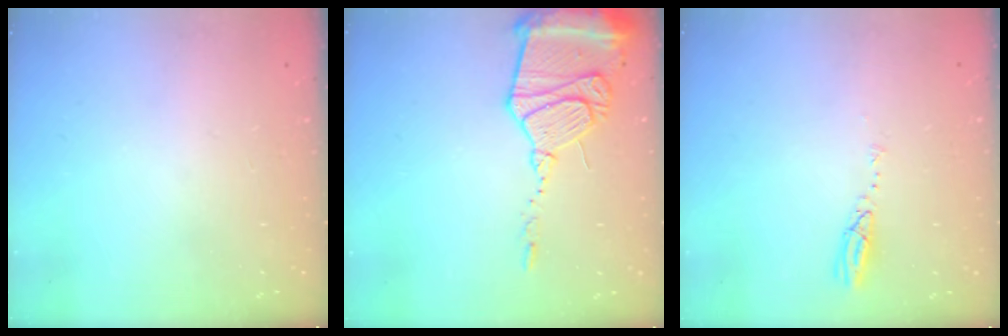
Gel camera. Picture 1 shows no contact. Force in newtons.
{"total": 17.8, "press": 17.7, "slide": 1.5}
{"total": 3.7, "press": 3.7, "slide": 0.1}